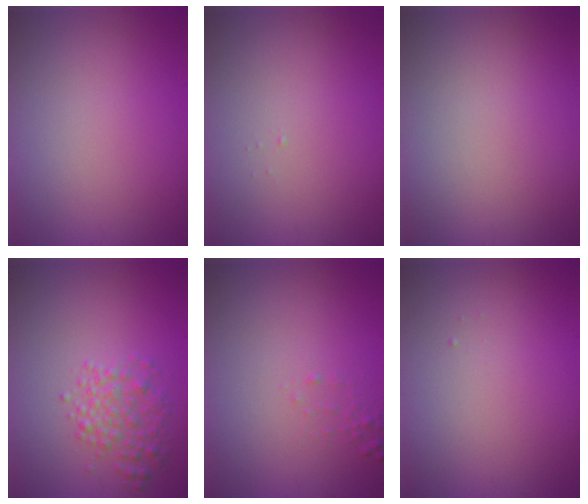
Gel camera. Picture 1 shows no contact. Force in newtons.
{"total": 0.0}
{"total": 0.0}
{"total": 2.6, "press": 2.6, "slide": 0.0}
{"total": 0.6, "press": 0.6, "slide": 0.0}
{"total": 0.0}